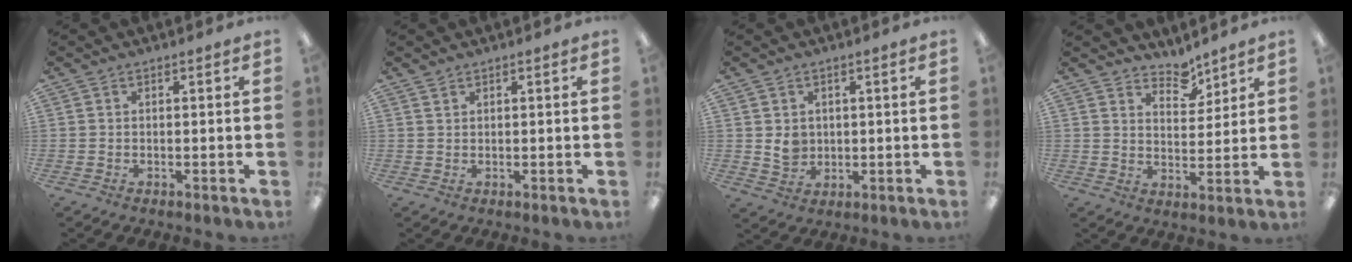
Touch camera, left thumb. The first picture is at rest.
{"total": 1.1, "force": [0.9, 0.5, 0.2], "torque": [-0.006, -0.002, 0.019]}
{"total": 4.3, "force": [1.2, 3.8, 1.7], "torque": [-0.023, 0.000, 0.022]}
{"total": 6.5, "force": [5.7, 2.8, 1.3], "torque": [-0.003, -0.044, 0.101]}